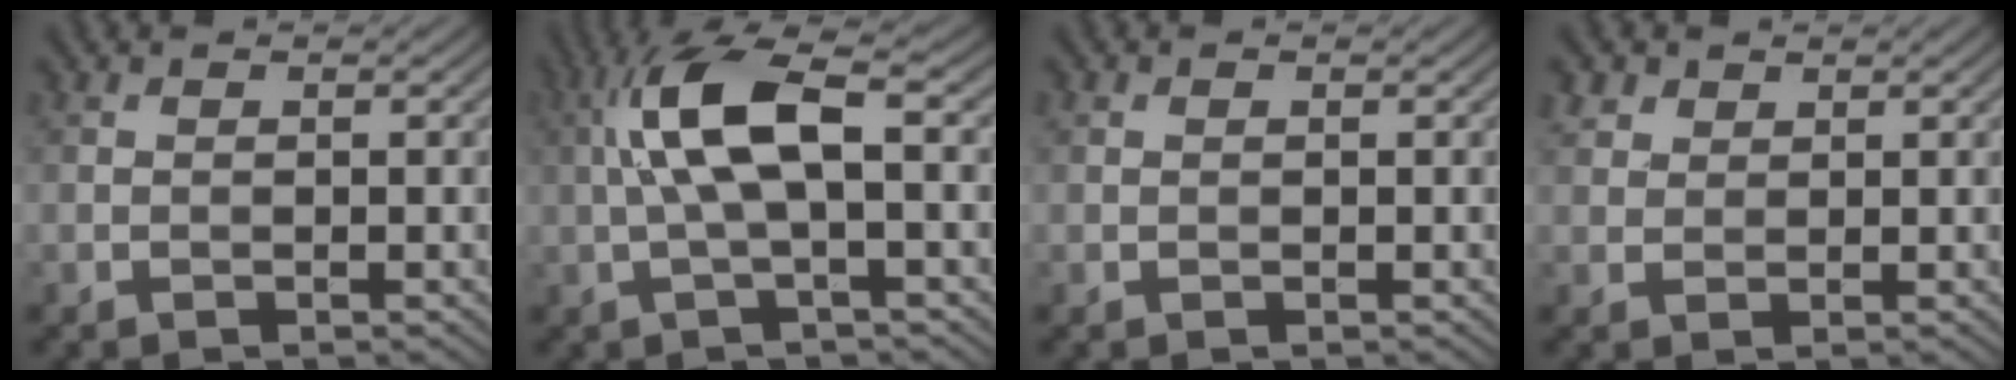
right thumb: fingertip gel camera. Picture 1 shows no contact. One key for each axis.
{"total": 8.5, "fx": 0.7, "fy": 2.2, "fz": 8.2, "tx": -0.174, "ty": 0.022, "tz": 0.006}
{"total": 0.0}
{"total": 2.2, "fx": 1.4, "fy": 1.5, "fz": 0.5, "tx": -0.017, "ty": 0.002, "tz": 0.032}